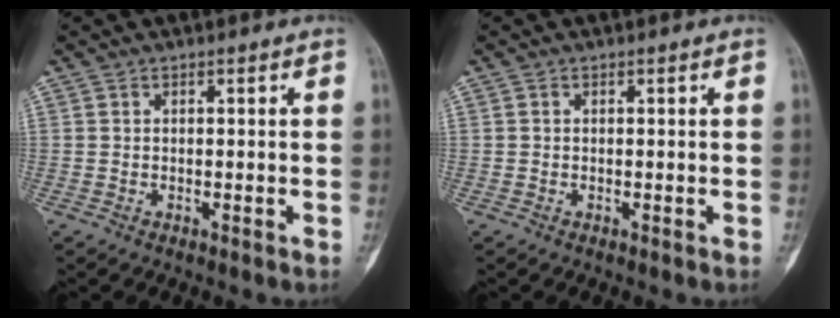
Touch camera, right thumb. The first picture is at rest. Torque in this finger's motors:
{"motor_torque": [0.18, 0.09, 0.16, 0.02, -0.03]}